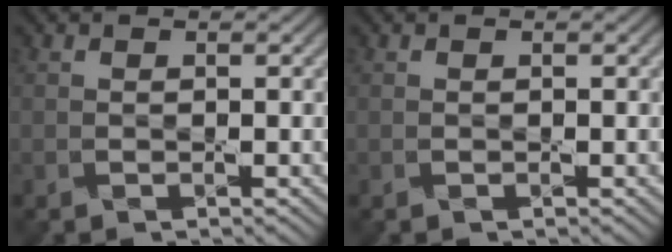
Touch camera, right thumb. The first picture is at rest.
{"total": 0.0}